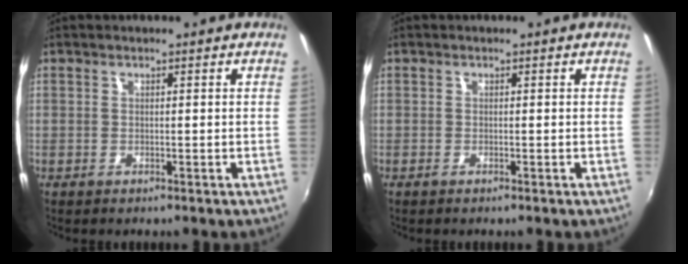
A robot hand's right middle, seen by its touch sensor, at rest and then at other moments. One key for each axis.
{"total": 0.5, "fx": -0.4, "fy": -0.1, "fz": 0.3, "tx": -0.005, "ty": -0.002, "tz": -0.011}